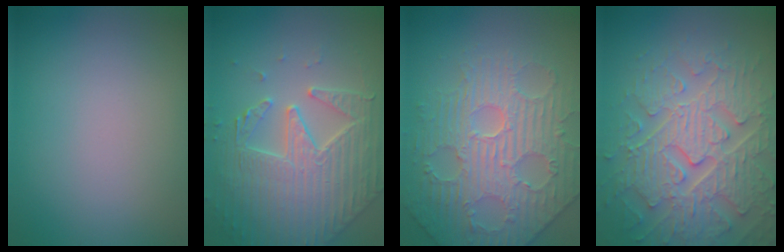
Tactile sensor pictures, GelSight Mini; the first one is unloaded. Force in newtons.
{"total": 4.8, "press": 4.8, "slide": 0.5}
{"total": 5.3, "press": 5.2, "slide": 1.2}
{"total": 7.8, "press": 6.3, "slide": 4.6}